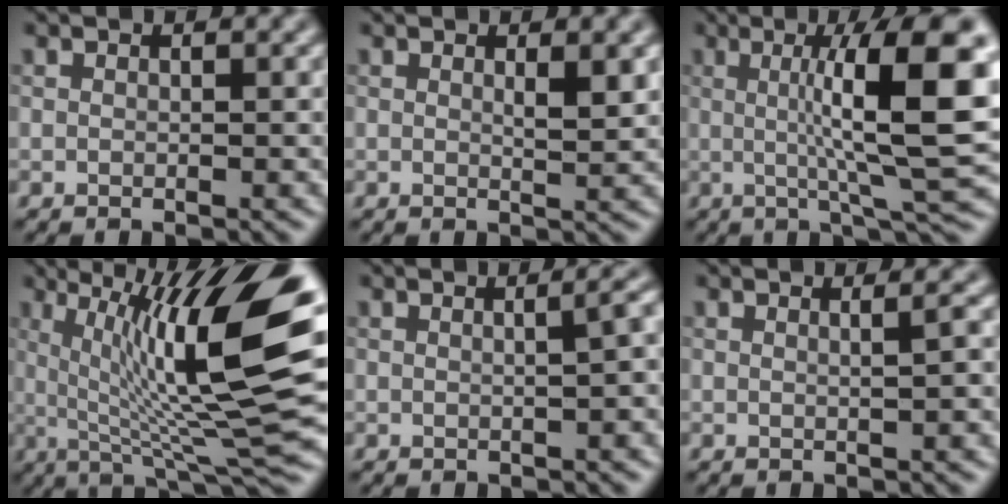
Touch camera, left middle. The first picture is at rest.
{"total": 1.8, "force": [0.7, 0.4, 1.6], "torque": [-0.021, -0.004, 0.012]}
{"total": 10.9, "force": [1.4, 1.9, 10.6], "torque": [-0.140, 0.008, 0.024]}
{"total": 13.7, "force": [2.7, 2.7, 13.2], "torque": [-0.196, 0.014, 0.047]}
{"total": 3.6, "force": [0.6, 1.5, 3.3], "torque": [-0.018, 0.019, 0.003]}
{"total": 2.1, "force": [0.6, 0.9, 1.8], "torque": [-0.014, 0.001, -0.011]}